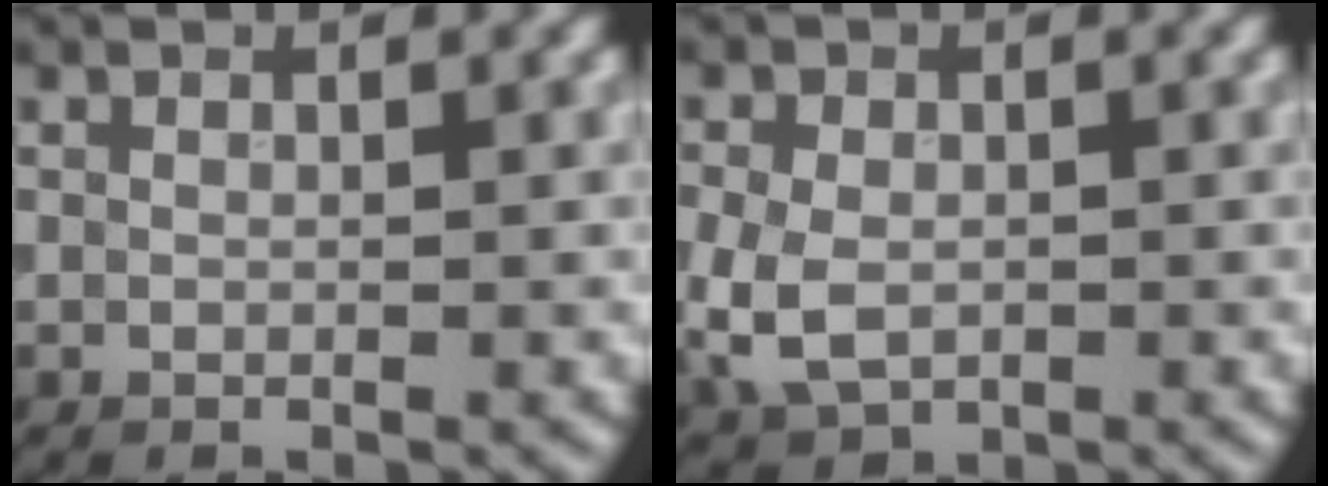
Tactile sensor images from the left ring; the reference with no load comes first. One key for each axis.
{"total": 4.5, "fx": -0.8, "fy": 3.3, "fz": 3.0, "tx": -0.075, "ty": -0.009, "tz": -0.017}